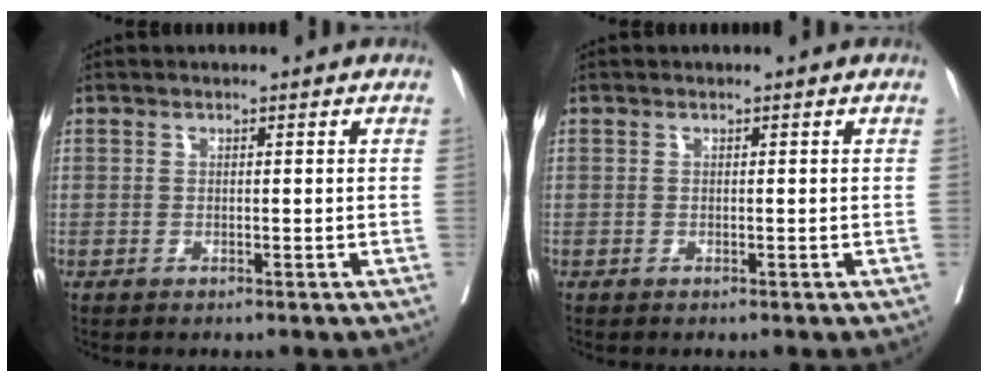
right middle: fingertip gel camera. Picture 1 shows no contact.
{"total": 0.0}